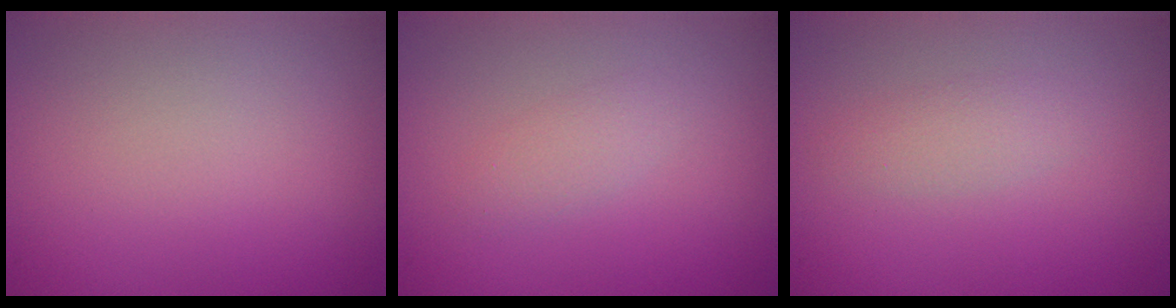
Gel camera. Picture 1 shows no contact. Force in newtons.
{"total": 1.3, "press": 1.2, "slide": 0.1}
{"total": 1.4, "press": 1.4, "slide": 0.1}